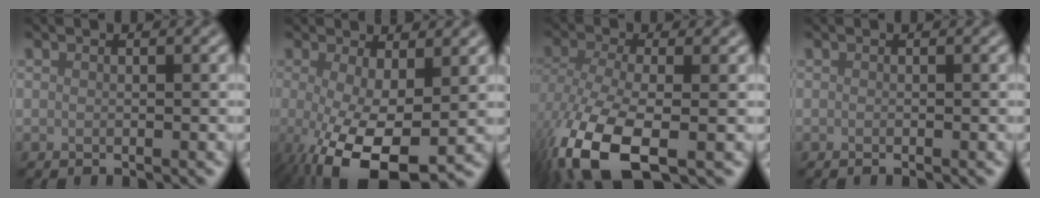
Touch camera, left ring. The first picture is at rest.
{"total": 9.0, "force": [-2.4, 3.4, 8.0], "torque": [-0.145, -0.020, -0.034]}
{"total": 9.2, "force": [-4.3, 4.2, 6.9], "torque": [-0.163, -0.023, -0.086]}
{"total": 0.0}